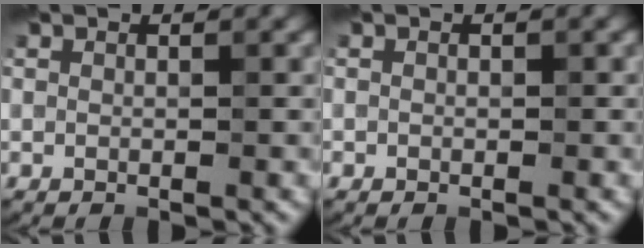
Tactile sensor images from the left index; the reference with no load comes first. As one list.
[{"total": 0.0}]